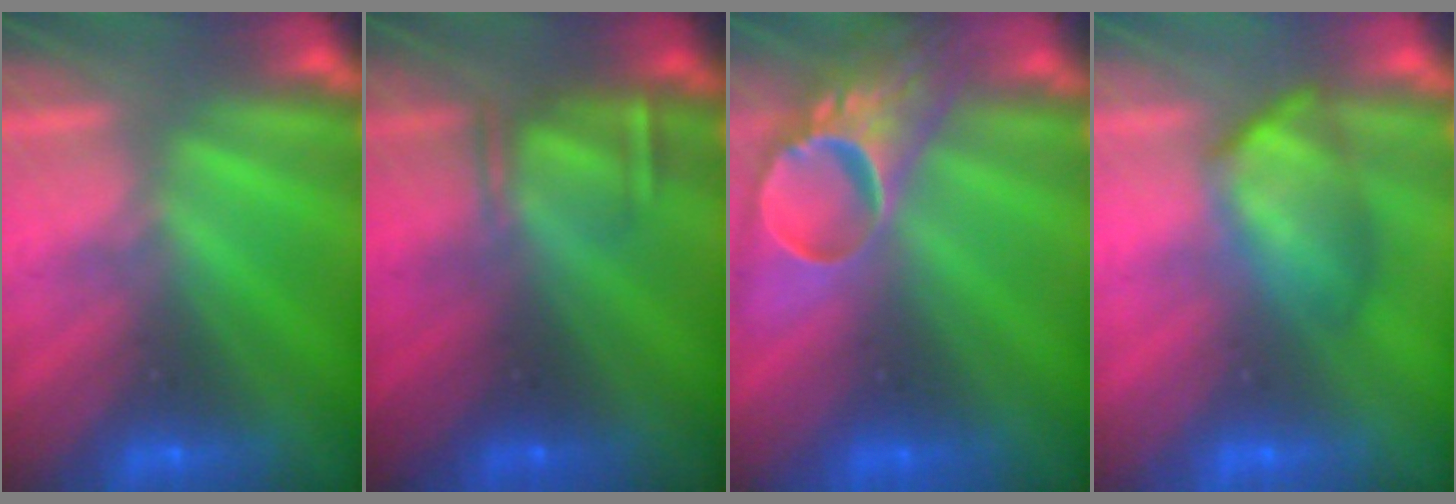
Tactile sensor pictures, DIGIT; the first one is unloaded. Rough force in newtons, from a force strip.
{"total": 3.2}
{"total": 7.8}
{"total": 4.3}